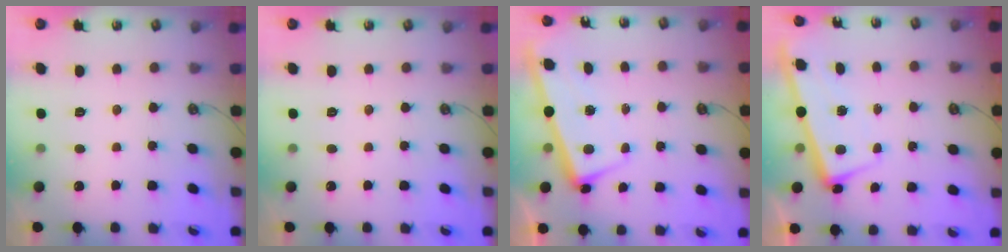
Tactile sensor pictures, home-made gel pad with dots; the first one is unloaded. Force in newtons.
{"total": 0.0}
{"total": 2.4, "press": 2.3, "slide": 0.7}
{"total": 2.4, "press": 2.2, "slide": 0.9}